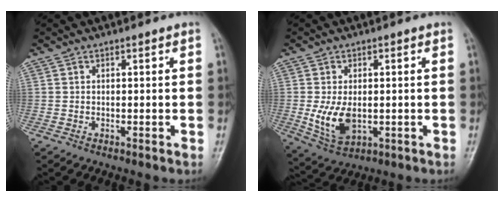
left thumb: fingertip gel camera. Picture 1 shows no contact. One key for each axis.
{"total": 7.7, "fx": -0.9, "fy": 4.7, "fz": 6.0, "tx": -0.111, "ty": -0.010, "tz": -0.004}